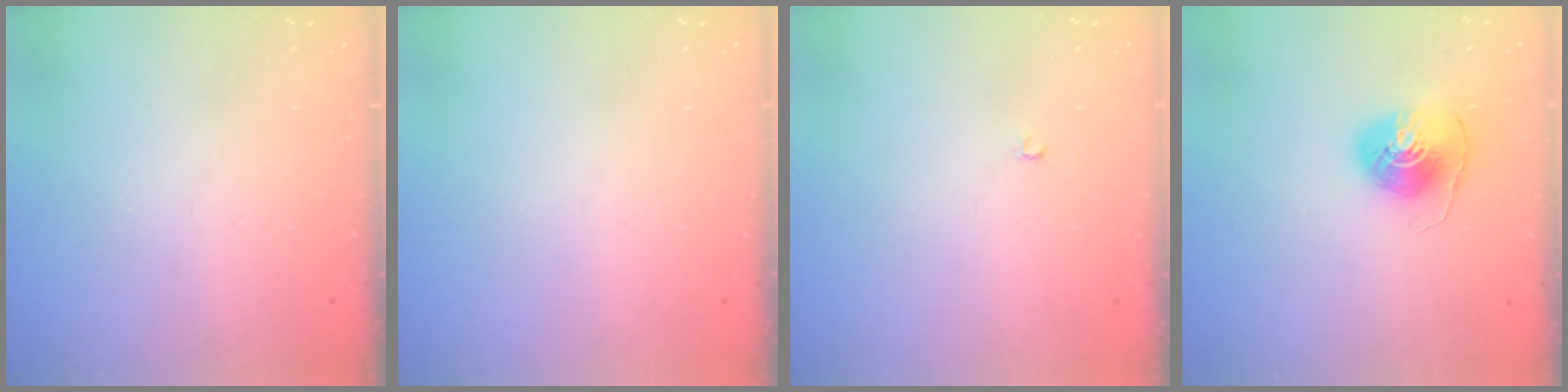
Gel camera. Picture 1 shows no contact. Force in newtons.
{"total": 0.0}
{"total": 2.1, "press": 2.1, "slide": 0.2}
{"total": 8.8, "press": 8.7, "slide": 0.7}